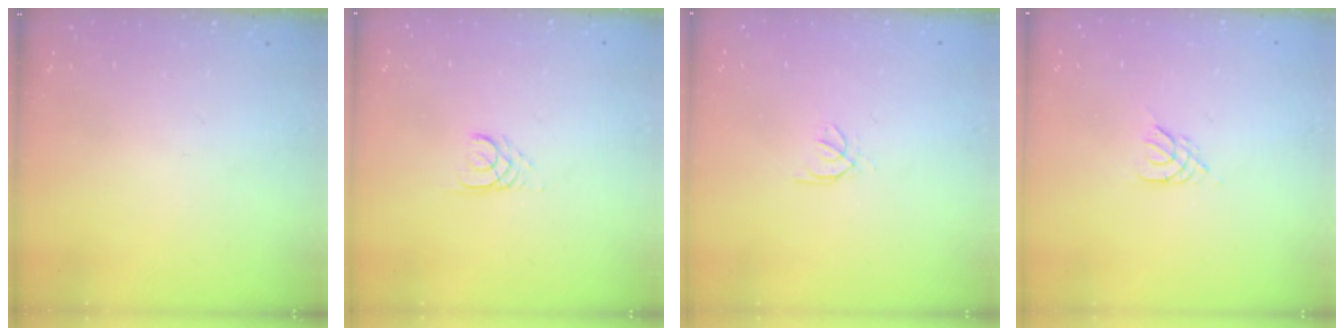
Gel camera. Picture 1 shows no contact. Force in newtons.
{"total": 2.6, "press": 2.6, "slide": 0.3}
{"total": 0.5, "press": 0.4, "slide": 0.3}
{"total": 2.6, "press": 2.5, "slide": 0.5}